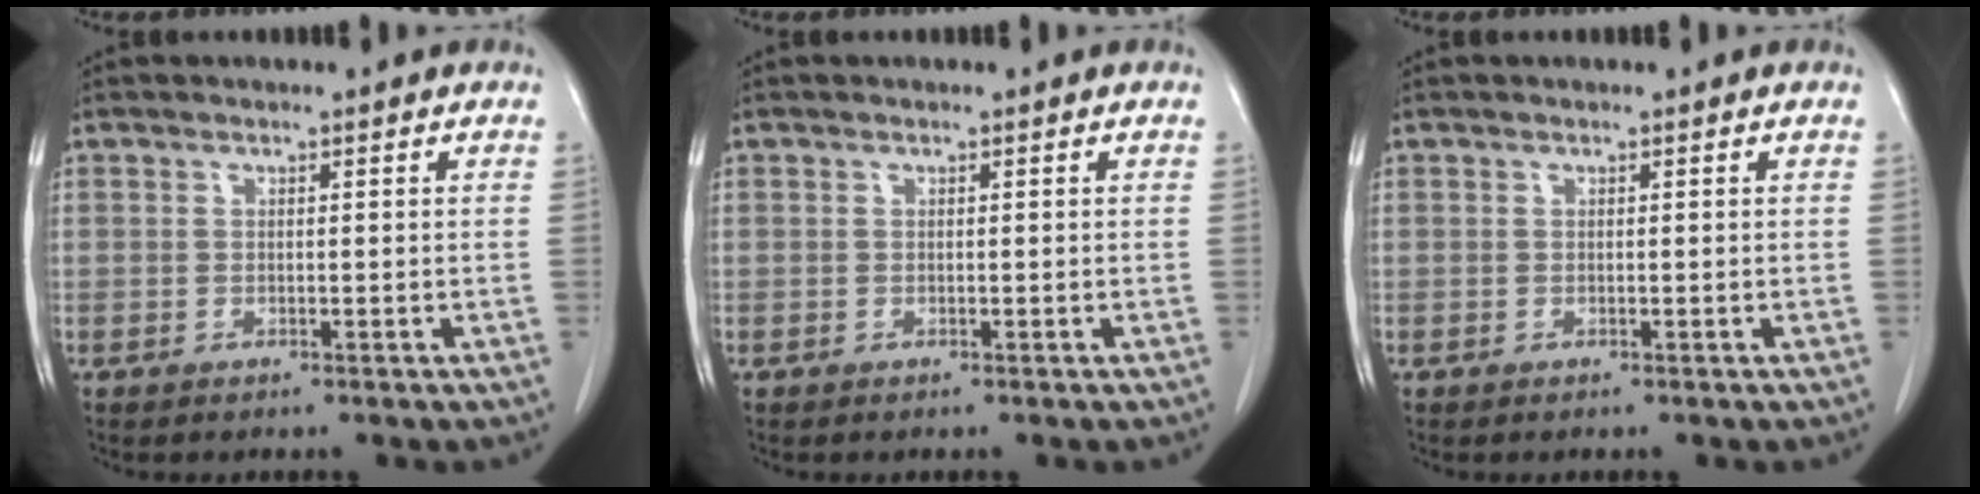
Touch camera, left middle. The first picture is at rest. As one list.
[{"total": 0.0}, {"total": 0.0}]